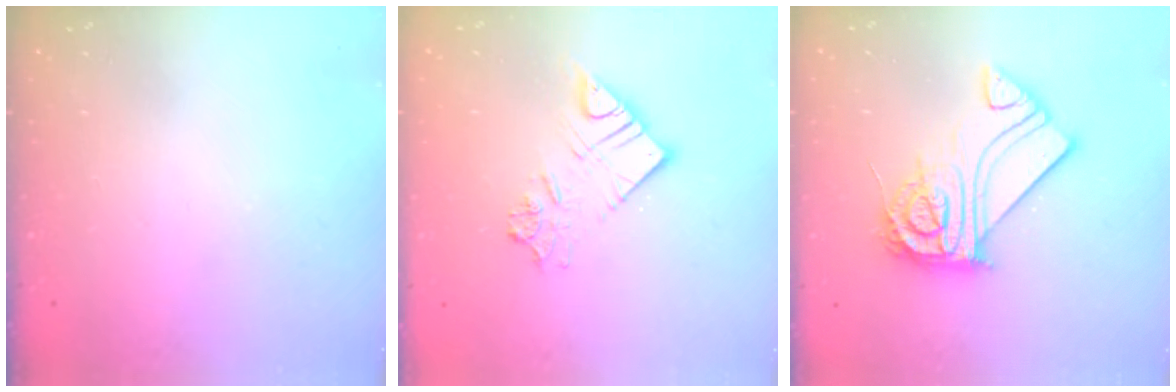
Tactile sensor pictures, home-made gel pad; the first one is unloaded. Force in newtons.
{"total": 10.8, "press": 10.8, "slide": 1.1}
{"total": 15.9, "press": 15.8, "slide": 0.7}